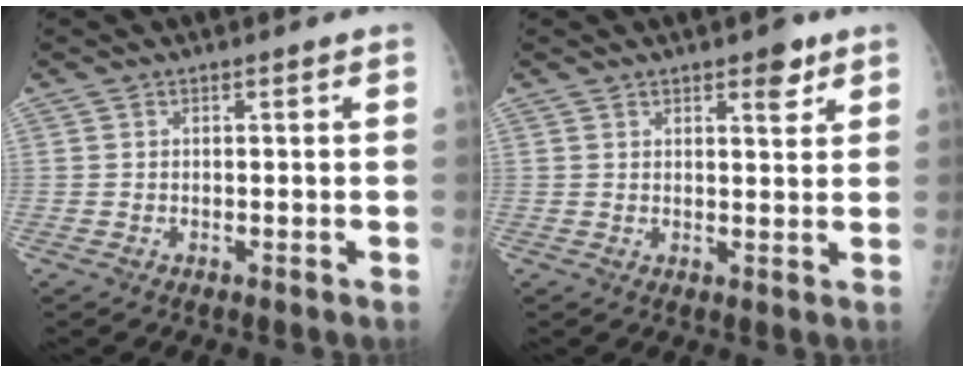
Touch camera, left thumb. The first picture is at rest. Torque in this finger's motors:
{"motor_torque": [0.48, 0.44, 0.00, 0.00, 0.03]}